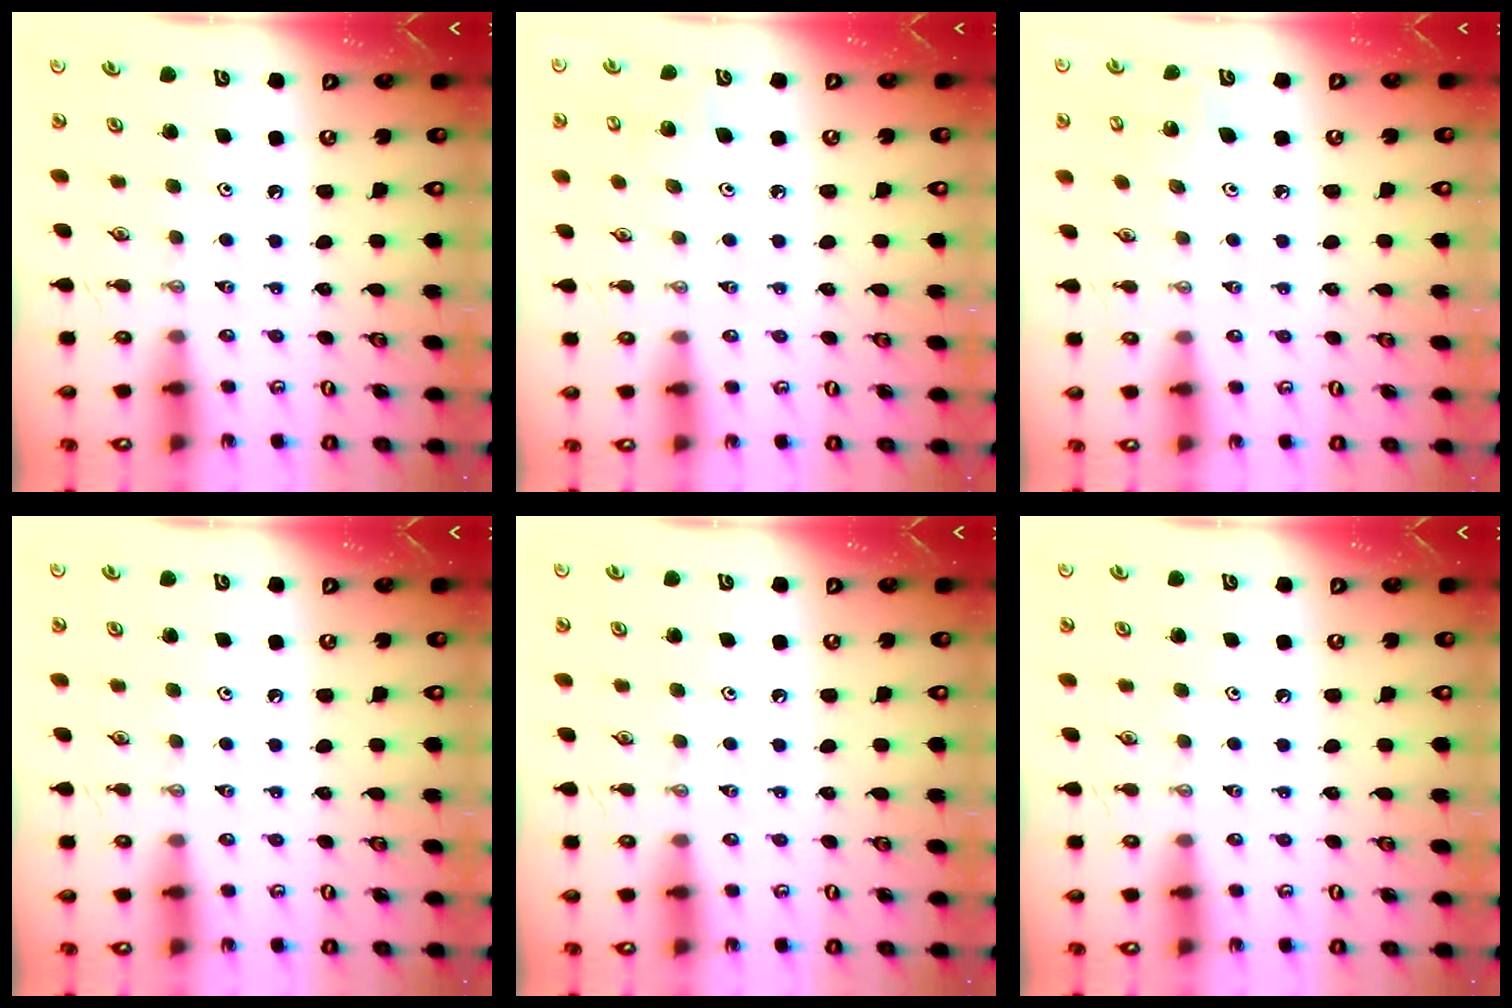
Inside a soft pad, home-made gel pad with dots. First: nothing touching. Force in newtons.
{"total": 7.6, "press": 7.5, "slide": 1.2}
{"total": 4.9, "press": 4.9, "slide": 0.3}
{"total": 0.0}
{"total": 0.0}
{"total": 0.0}